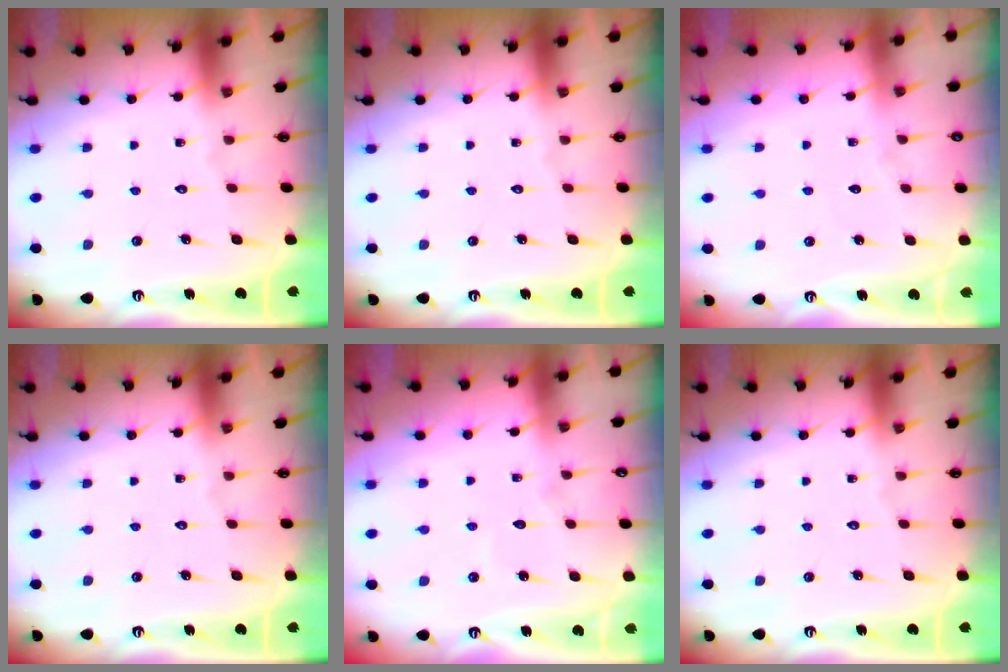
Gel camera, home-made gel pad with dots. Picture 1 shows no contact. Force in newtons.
{"total": 0.0}
{"total": 2.8, "press": 2.8, "slide": 0.4}
{"total": 0.0}
{"total": 4.1, "press": 4.0, "slide": 0.3}
{"total": 0.0}